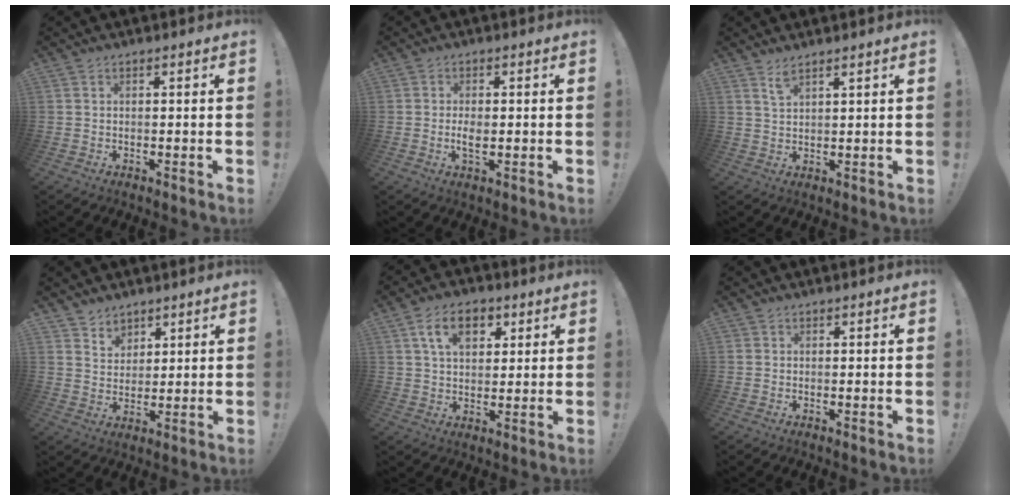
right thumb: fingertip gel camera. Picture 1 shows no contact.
{"total": 3.2, "force": [-0.4, 1.3, 2.9], "torque": [-0.050, -0.001, -0.009]}
{"total": 3.3, "force": [2.6, 0.7, 1.9], "torque": [-0.028, -0.015, 0.045]}
{"total": 5.5, "force": [4.2, 3.6, 0.4], "torque": [0.002, -0.035, 0.079]}
{"total": 11.1, "force": [4.5, 7.1, 7.1], "torque": [-0.107, 0.004, 0.083]}
{"total": 0.6, "force": [0.2, 0.6, 0.0], "torque": [0.000, 0.002, 0.004]}